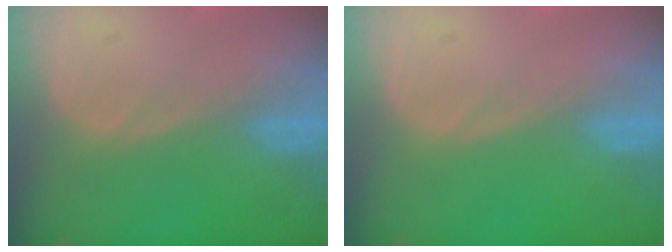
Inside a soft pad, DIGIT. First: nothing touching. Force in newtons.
{"total": 0.0}